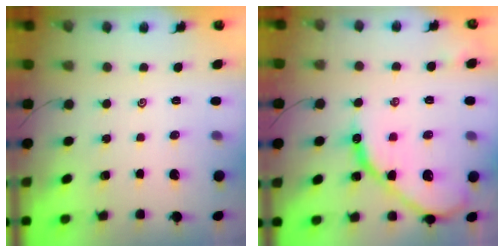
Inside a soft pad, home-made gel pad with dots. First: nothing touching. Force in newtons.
{"total": 14.3, "press": 14.2, "slide": 1.3}